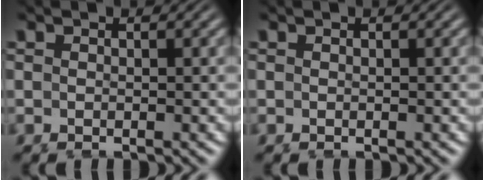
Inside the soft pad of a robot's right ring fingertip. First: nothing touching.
{"total": 0.0}